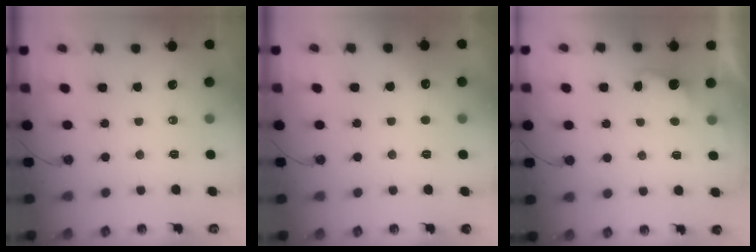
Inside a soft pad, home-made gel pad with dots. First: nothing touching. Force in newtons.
{"total": 2.4, "press": 2.2, "slide": 1.0}
{"total": 2.5, "press": 2.3, "slide": 0.9}